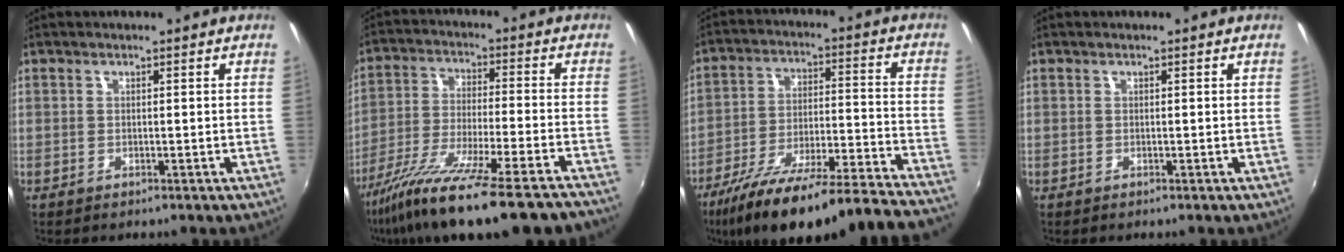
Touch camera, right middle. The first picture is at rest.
{"total": 21.5, "force": [-17.2, 1.4, 12.9], "torque": [-0.241, -0.076, -0.279]}
{"total": 30.5, "force": [-26.8, 1.1, 14.6], "torque": [-0.227, -0.075, -0.396]}
{"total": 0.0}